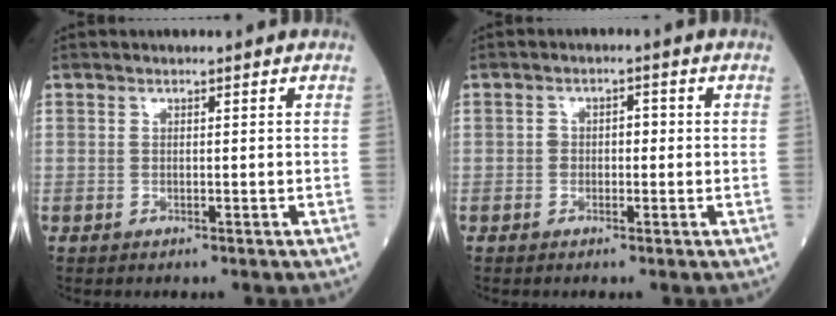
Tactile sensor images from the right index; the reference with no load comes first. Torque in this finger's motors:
{"motor_torque": [0.47, 0.00, 0.08, 0.04]}